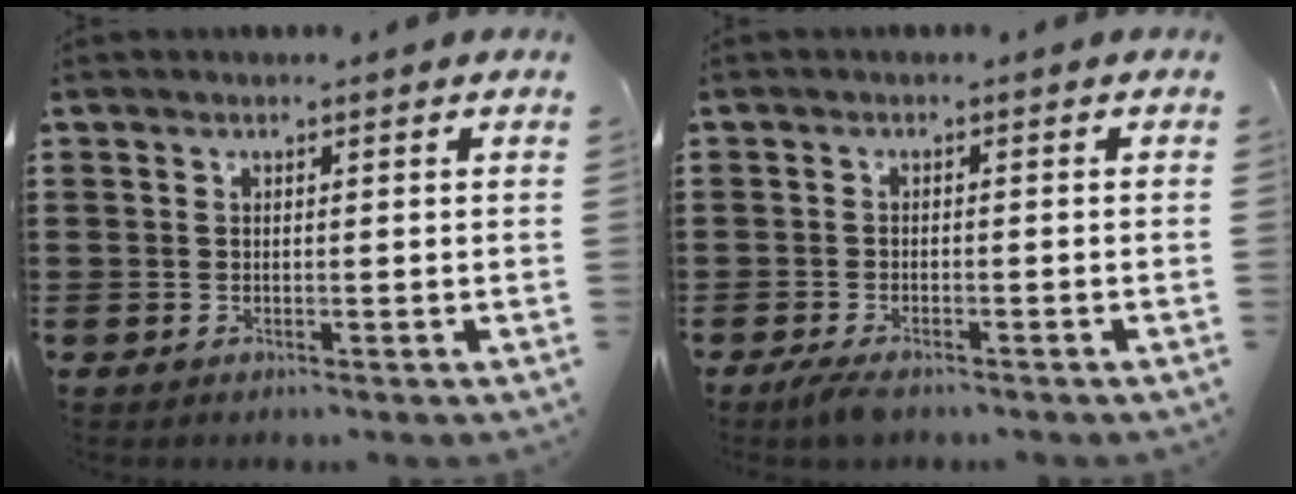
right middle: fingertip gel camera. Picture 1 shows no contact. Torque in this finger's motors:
{"motor_torque": [1.30, 0.47, 0.27, 0.10]}